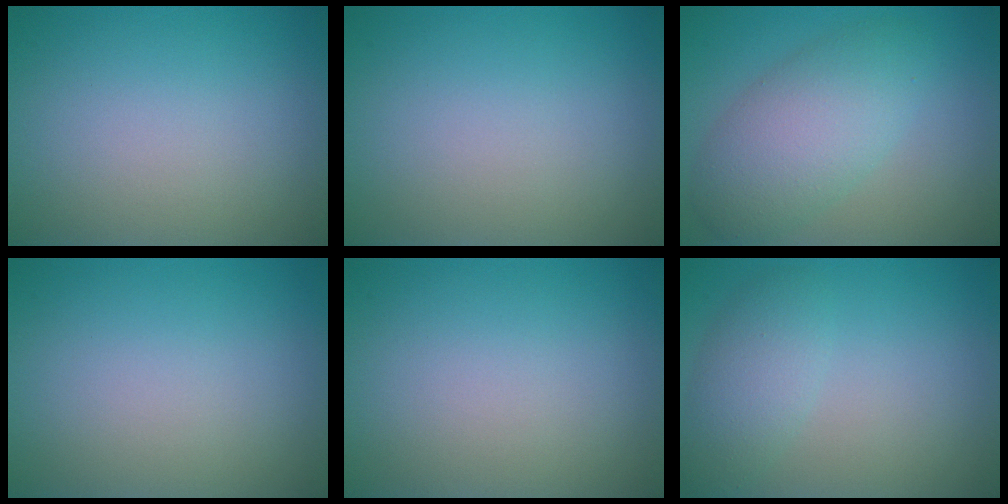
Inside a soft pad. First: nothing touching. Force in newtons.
{"total": 0.0}
{"total": 4.3, "press": 4.3, "slide": 0.3}
{"total": 0.0}
{"total": 0.0}
{"total": 3.0, "press": 3.0, "slide": 0.1}